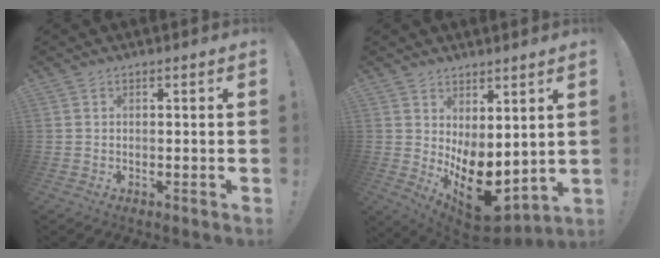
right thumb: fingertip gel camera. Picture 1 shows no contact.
{"total": 13.3, "force": [-2.3, 7.7, 10.6], "torque": [-0.134, -0.008, -0.016]}